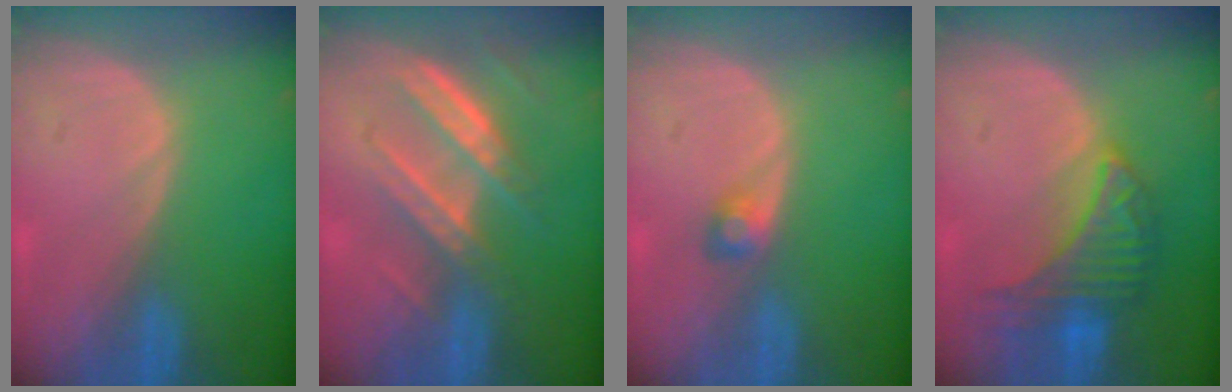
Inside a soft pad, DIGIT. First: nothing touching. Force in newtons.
{"total": 7.8, "press": 7.0, "slide": 3.4}
{"total": 1.9, "press": 1.8, "slide": 0.2}
{"total": 7.1, "press": 7.1, "slide": 0.2}